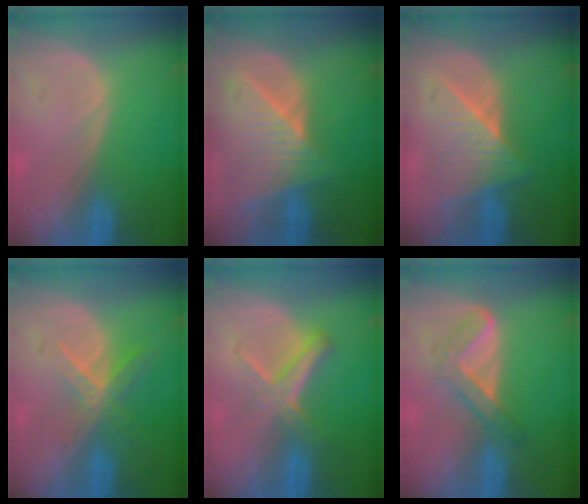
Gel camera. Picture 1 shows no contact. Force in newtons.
{"total": 9.0, "press": 8.0, "slide": 4.0}
{"total": 6.6, "press": 6.6, "slide": 0.6}
{"total": 5.6, "press": 4.9, "slide": 2.7}
{"total": 5.8, "press": 5.1, "slide": 2.6}
{"total": 4.5, "press": 4.4, "slide": 1.0}